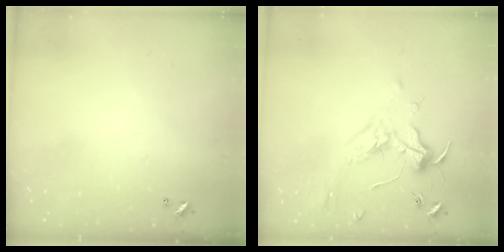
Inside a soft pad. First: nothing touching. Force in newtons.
{"total": 2.0, "press": 1.9, "slide": 0.6}